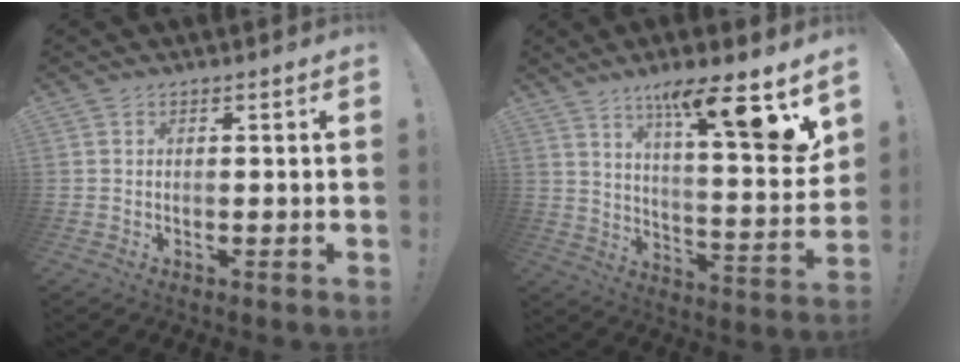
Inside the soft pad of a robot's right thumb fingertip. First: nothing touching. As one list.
[{"total": 15.4, "force": [9.9, 0.8, 11.7], "torque": [-0.184, -0.073, 0.144]}]